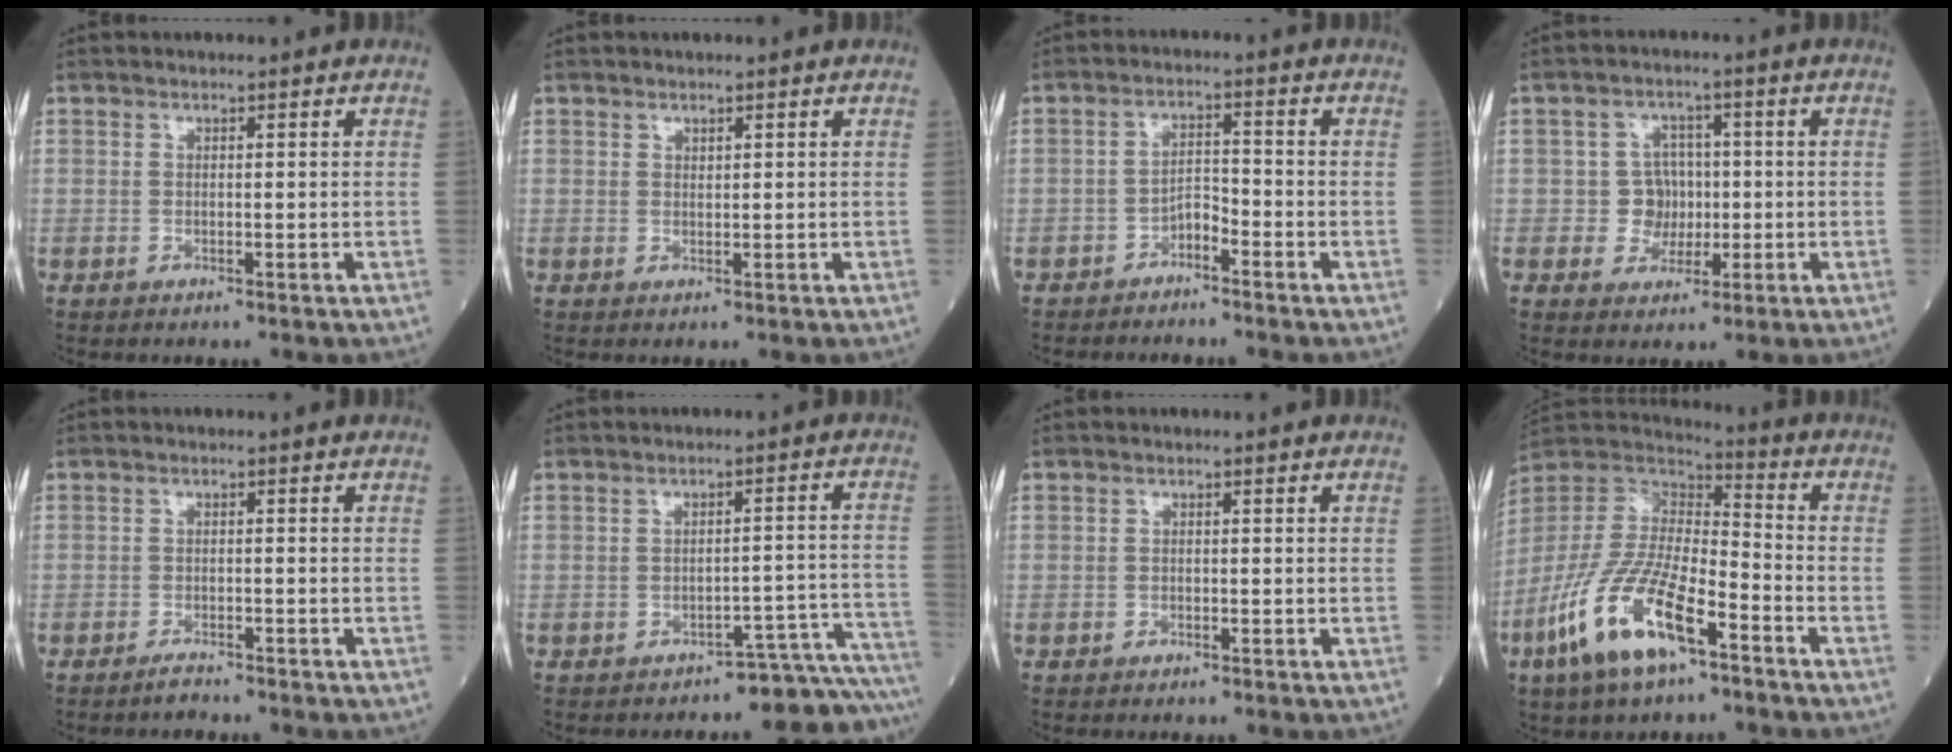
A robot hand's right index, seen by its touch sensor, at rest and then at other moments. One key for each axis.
{"total": 0.8, "fx": 0.4, "fy": 0.6, "fz": 0.5, "tx": -0.016, "ty": 0.005, "tz": 0.011}
{"total": 3.6, "fx": -2.6, "fy": 1.5, "fz": 1.9, "tx": -0.044, "ty": 0.009, "tz": -0.047}
{"total": 5.0, "fx": -0.6, "fy": 4.7, "fz": 1.6, "tx": -0.028, "ty": 0.015, "tz": -0.004}
{"total": 2.3, "fx": -2.1, "fy": 0.6, "fz": 0.8, "tx": -0.024, "ty": -0.003, "tz": -0.033}
{"total": 12.1, "fx": -11.8, "fy": 1.4, "fz": 2.3, "tx": 0.001, "ty": 0.055, "tz": -0.140}
{"total": 0.8, "fx": -0.4, "fy": 0.6, "fz": 0.3, "tx": -0.014, "ty": 0.002, "tz": -0.007}
{"total": 17.9, "fx": -9.1, "fy": 5.9, "fz": 14.2, "tx": -0.315, "ty": -0.020, "tz": -0.172}